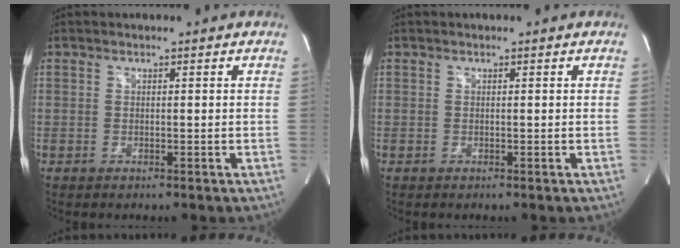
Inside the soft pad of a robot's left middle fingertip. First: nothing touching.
{"total": 0.0}